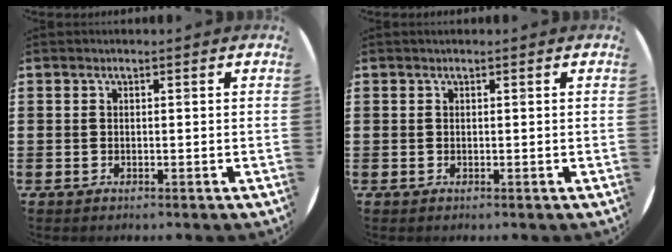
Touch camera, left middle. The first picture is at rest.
{"total": 0.0}